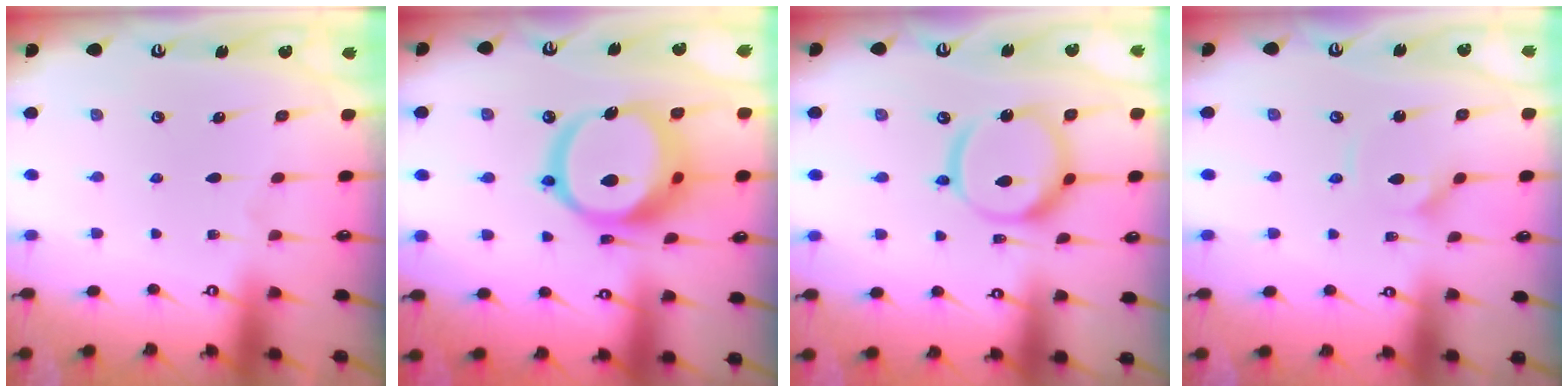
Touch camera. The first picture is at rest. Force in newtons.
{"total": 18.7, "press": 18.5, "slide": 2.1}
{"total": 15.8, "press": 15.6, "slide": 2.0}
{"total": 2.3, "press": 2.3, "slide": 0.1}